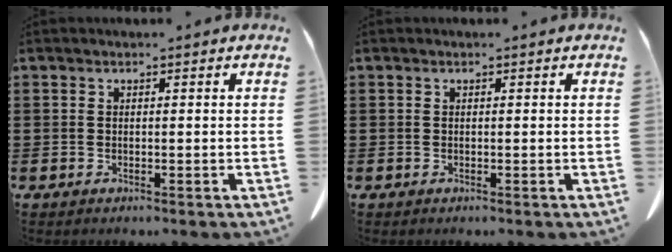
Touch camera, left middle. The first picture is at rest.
{"total": 0.0}